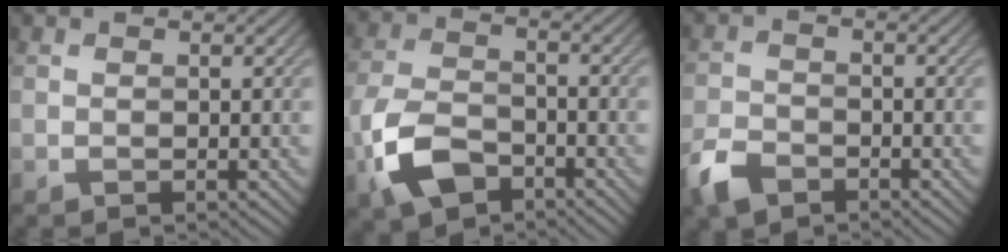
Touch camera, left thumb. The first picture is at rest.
{"total": 8.0, "force": [-4.4, 4.5, 5.0], "torque": [-0.129, -0.007, -0.097]}
{"total": 4.6, "force": [-3.4, 2.4, 2.2], "torque": [-0.055, -0.009, -0.075]}